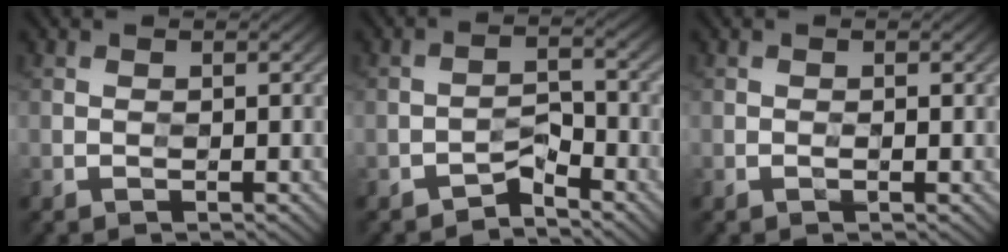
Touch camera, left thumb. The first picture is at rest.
{"total": 2.7, "force": [-2.3, 0.9, 1.1], "torque": [-0.012, 0.012, -0.047]}
{"total": 0.0}